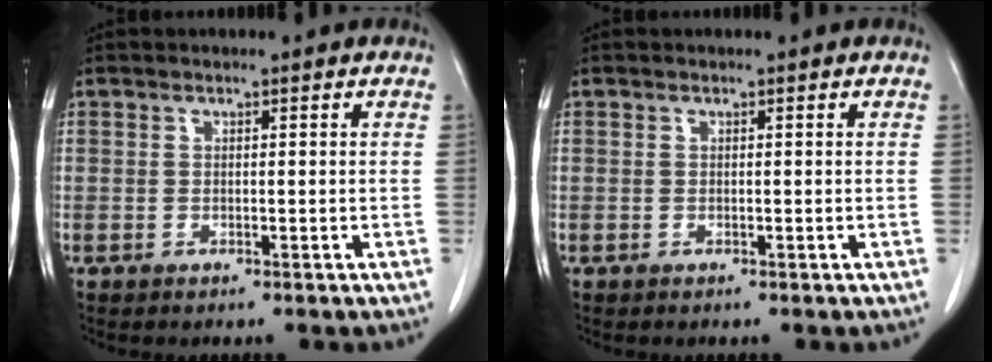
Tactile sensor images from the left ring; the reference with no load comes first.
{"total": 0.0}